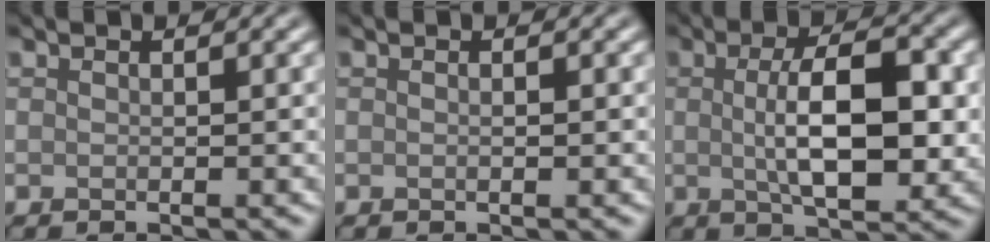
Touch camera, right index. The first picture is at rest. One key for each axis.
{"total": 0.5, "fx": 0.0, "fy": 0.1, "fz": 0.5, "tx": -0.010, "ty": 0.000, "tz": 0.000}
{"total": 7.7, "fx": 0.2, "fy": 3.2, "fz": 7.0, "tx": -0.120, "ty": -0.002, "tz": 0.004}